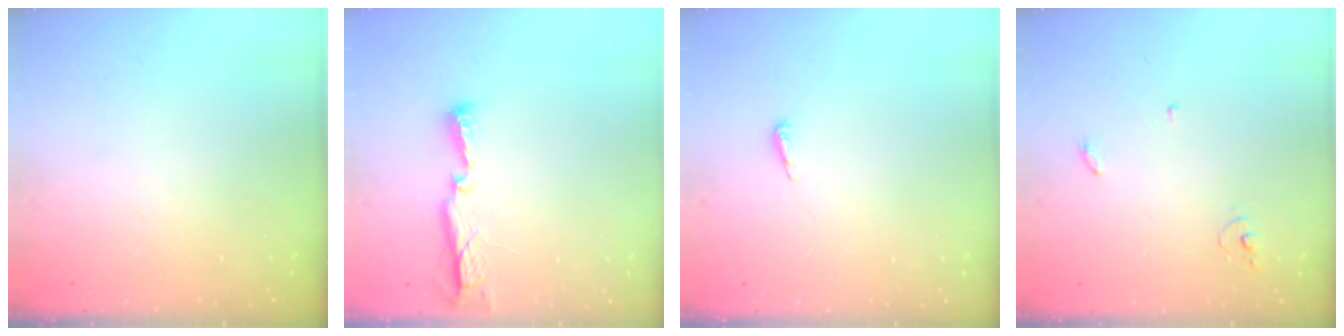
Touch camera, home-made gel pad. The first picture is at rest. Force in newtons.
{"total": 6.6, "press": 6.5, "slide": 1.1}
{"total": 4.1, "press": 4.0, "slide": 0.8}
{"total": 3.8, "press": 3.8, "slide": 0.4}